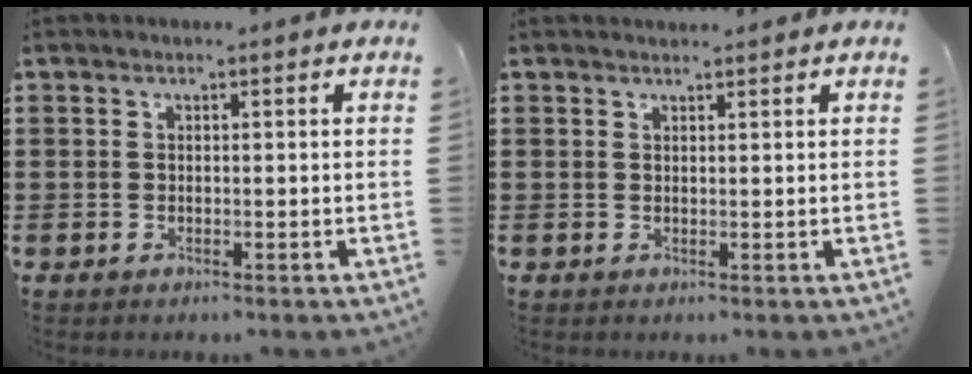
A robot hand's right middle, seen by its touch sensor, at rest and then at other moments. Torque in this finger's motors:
{"motor_torque": [0.00, 0.00, 0.00, 0.00]}